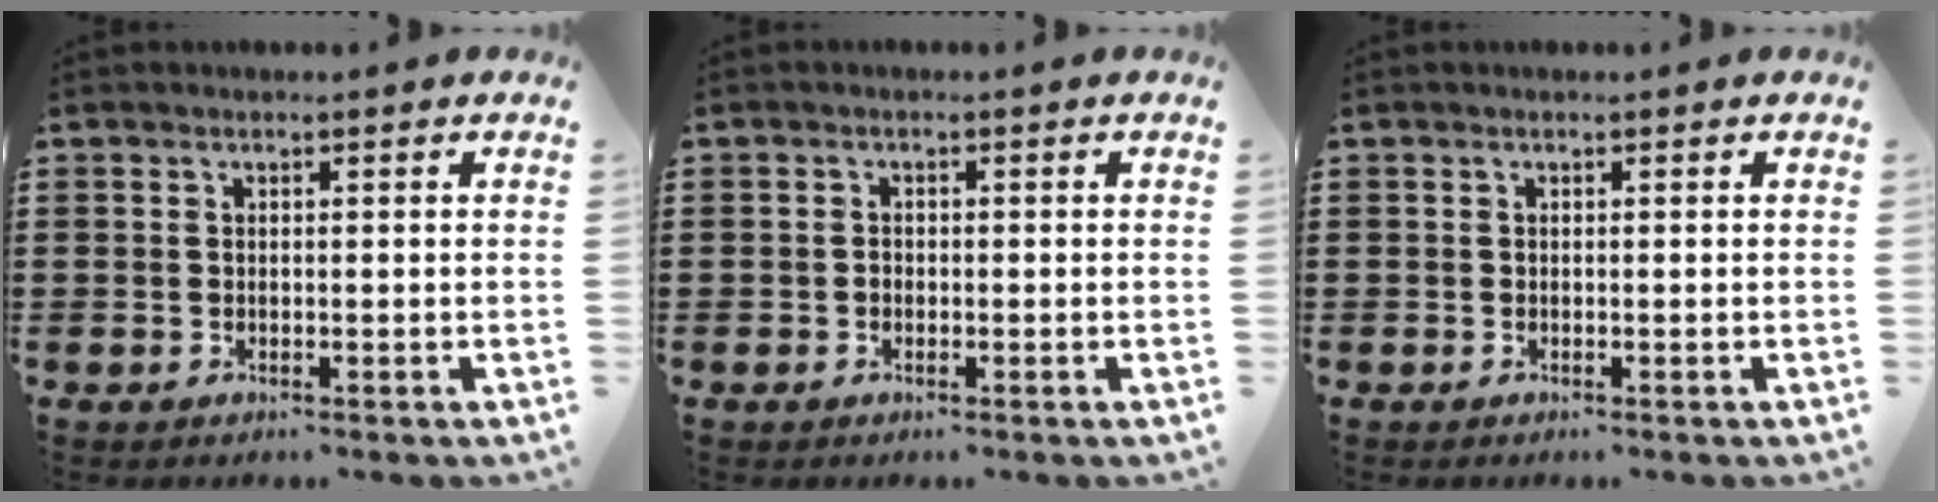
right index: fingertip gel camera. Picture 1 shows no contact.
{"total": 0.8, "force": [-0.4, 0.6, 0.4], "torque": [-0.010, 0.000, -0.008]}
{"total": 0.0}